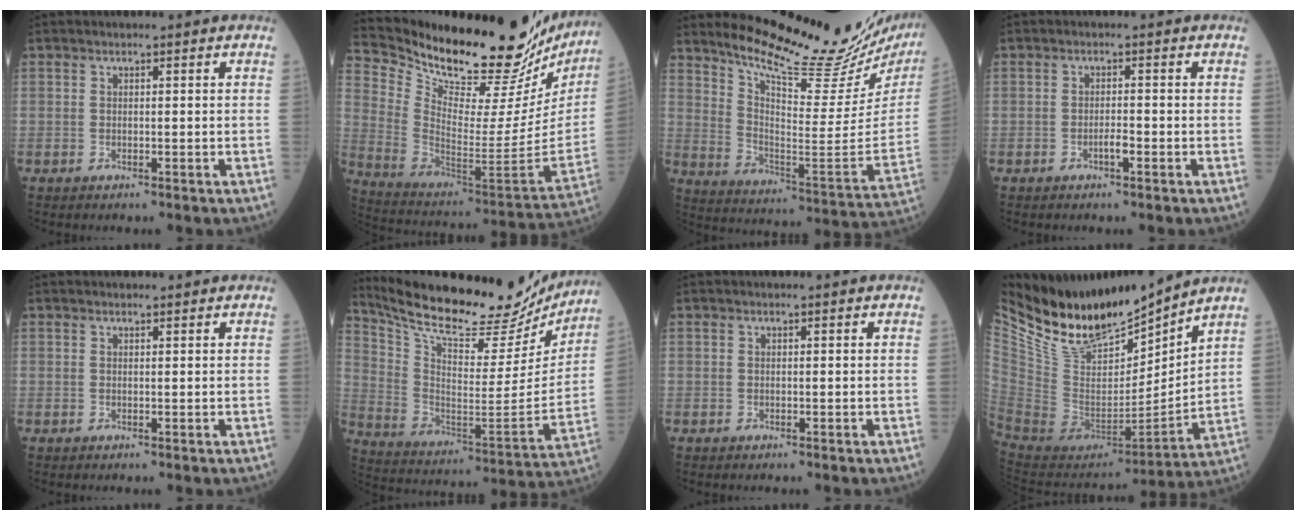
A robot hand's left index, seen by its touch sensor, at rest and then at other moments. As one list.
[{"total": 32.7, "force": [28.9, 6.3, 13.9], "torque": [-0.246, -0.099, 0.401]}, {"total": 24.4, "force": [22.2, 1.6, 10.2], "torque": [-0.169, -0.107, 0.304]}, {"total": 1.4, "force": [-0.8, 0.2, 1.2], "torque": [-0.022, 0.001, -0.014]}, {"total": 1.3, "force": [1.2, 0.2, 0.3], "torque": [-0.009, 0.009, 0.019]}, {"total": 26.2, "force": [23.2, 6.1, 10.5], "torque": [-0.188, -0.034, 0.340]}, {"total": 0.0}, {"total": 19.3, "force": [17.1, 4.2, 7.9], "torque": [-0.158, -0.021, 0.323]}]